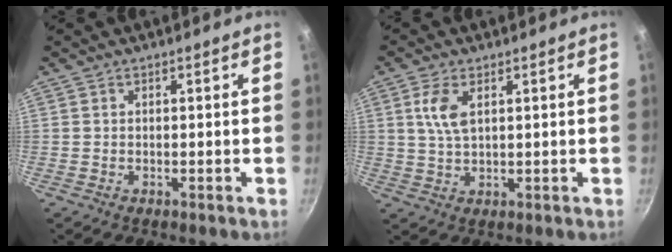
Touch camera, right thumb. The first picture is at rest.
{"total": 5.2, "force": [1.7, 2.5, 4.3], "torque": [-0.086, -0.003, 0.035]}